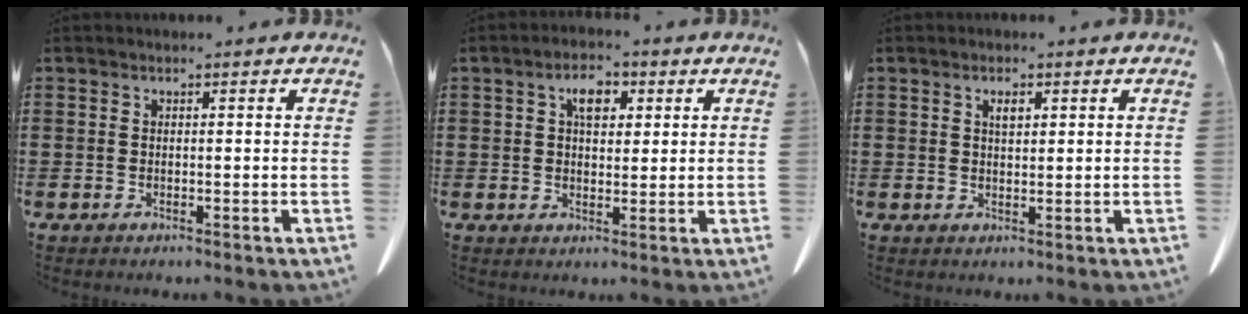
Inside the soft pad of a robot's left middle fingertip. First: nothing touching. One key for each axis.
{"total": 4.6, "fx": 1.8, "fy": 2.5, "fz": 3.4, "tx": -0.052, "ty": 0.003, "tz": 0.024}
{"total": 1.6, "fx": 0.8, "fy": 0.6, "fz": 1.3, "tx": -0.020, "ty": 0.000, "tz": 0.011}